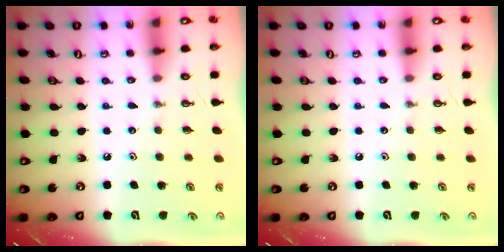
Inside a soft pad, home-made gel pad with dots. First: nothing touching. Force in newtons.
{"total": 0.0}